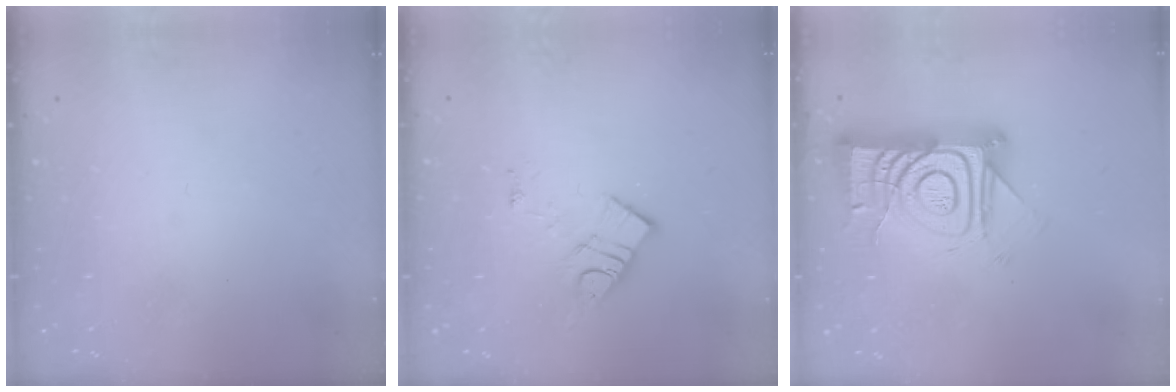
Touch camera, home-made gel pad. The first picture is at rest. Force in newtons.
{"total": 9.4, "press": 9.4, "slide": 0.5}
{"total": 16.3, "press": 16.3, "slide": 1.5}